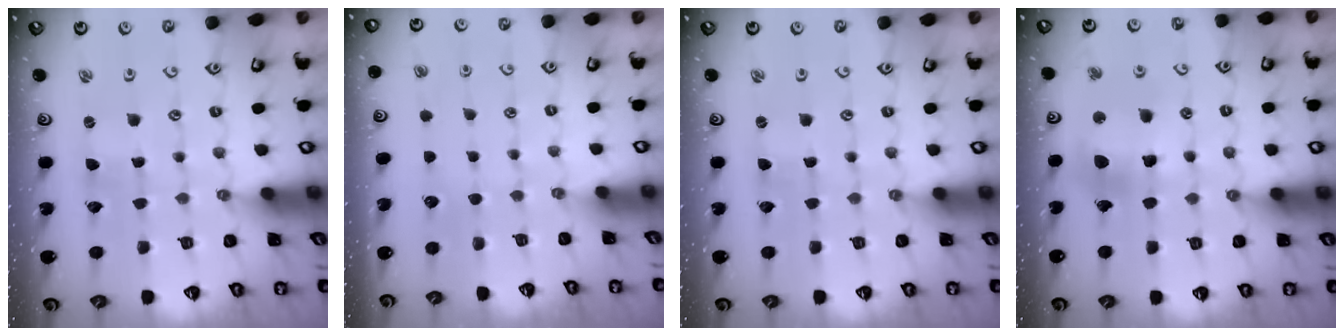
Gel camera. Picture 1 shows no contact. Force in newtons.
{"total": 0.0}
{"total": 0.0}
{"total": 11.7, "press": 11.4, "slide": 2.4}